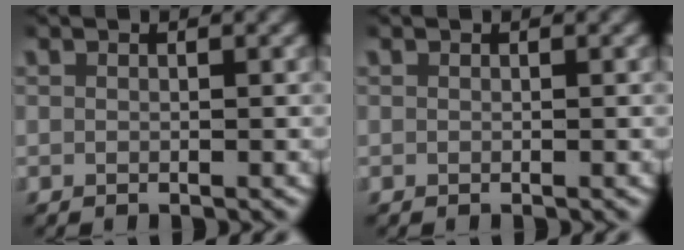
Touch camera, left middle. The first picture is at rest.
{"total": 0.0}